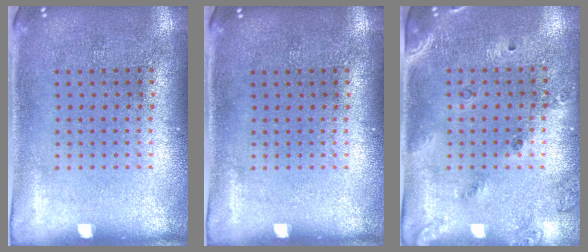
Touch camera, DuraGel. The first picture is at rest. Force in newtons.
{"total": 0.0}
{"total": 1.5, "press": 1.3, "slide": 0.7}